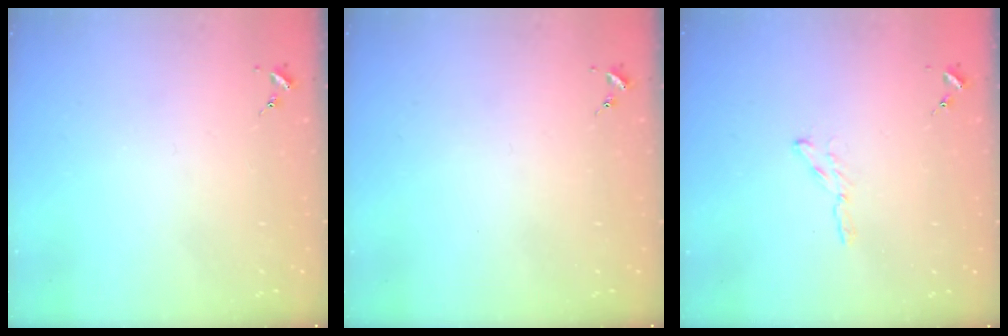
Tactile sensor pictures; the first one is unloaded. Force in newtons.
{"total": 0.0}
{"total": 2.4, "press": 2.4, "slide": 0.2}